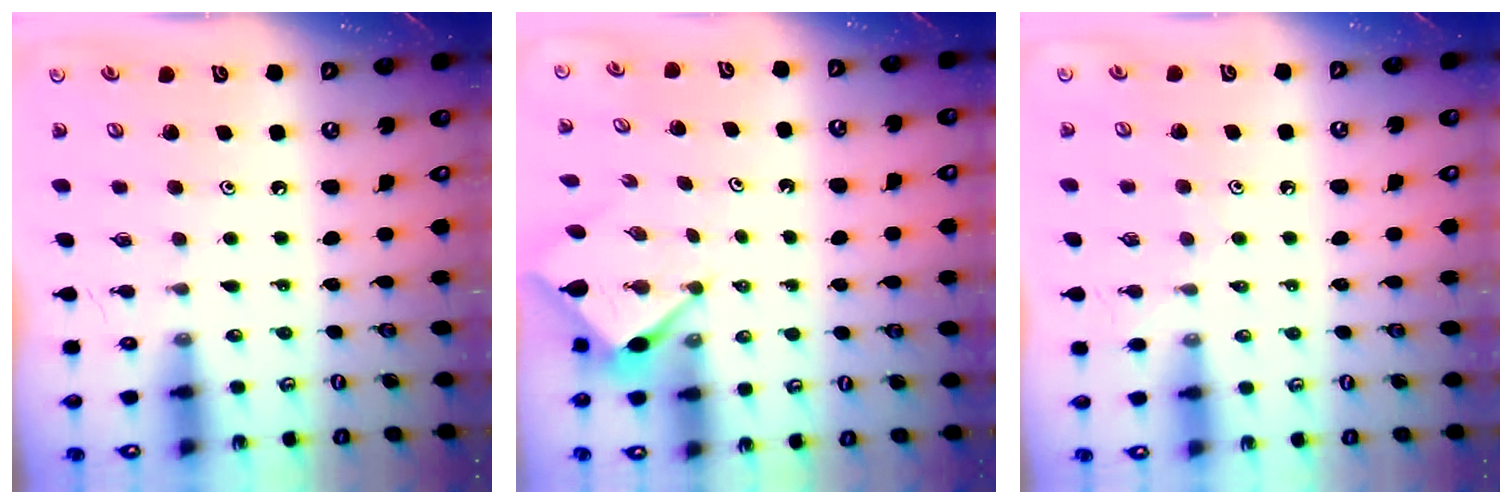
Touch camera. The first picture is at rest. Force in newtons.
{"total": 3.0, "press": 3.0, "slide": 0.3}
{"total": 4.3, "press": 4.3, "slide": 0.6}